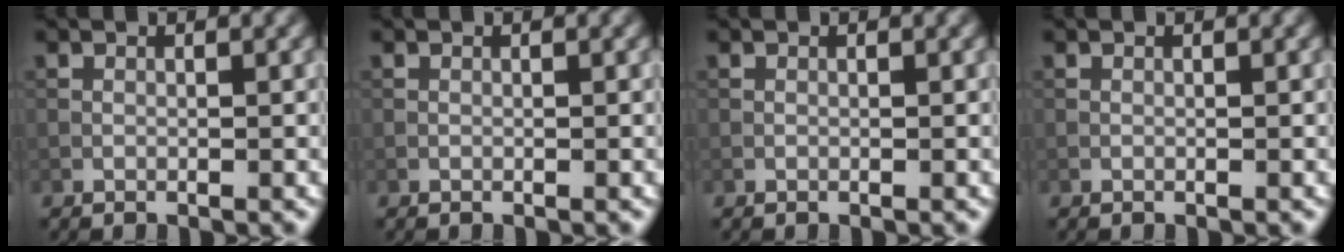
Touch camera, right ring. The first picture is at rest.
{"total": 0.0}
{"total": 0.0}
{"total": 0.0}